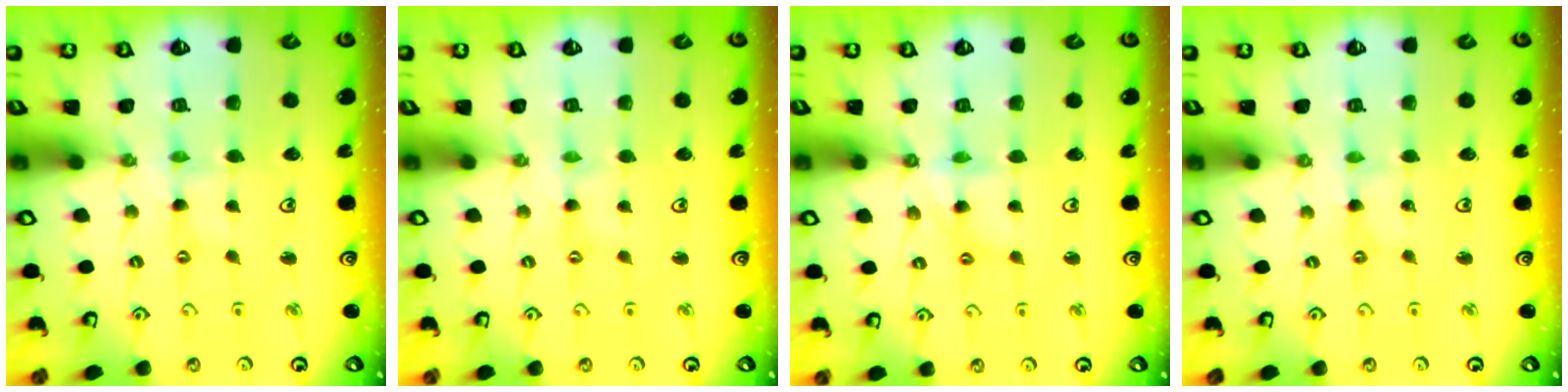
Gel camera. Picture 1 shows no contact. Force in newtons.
{"total": 0.0}
{"total": 6.1, "press": 6.1, "slide": 0.5}
{"total": 0.0}